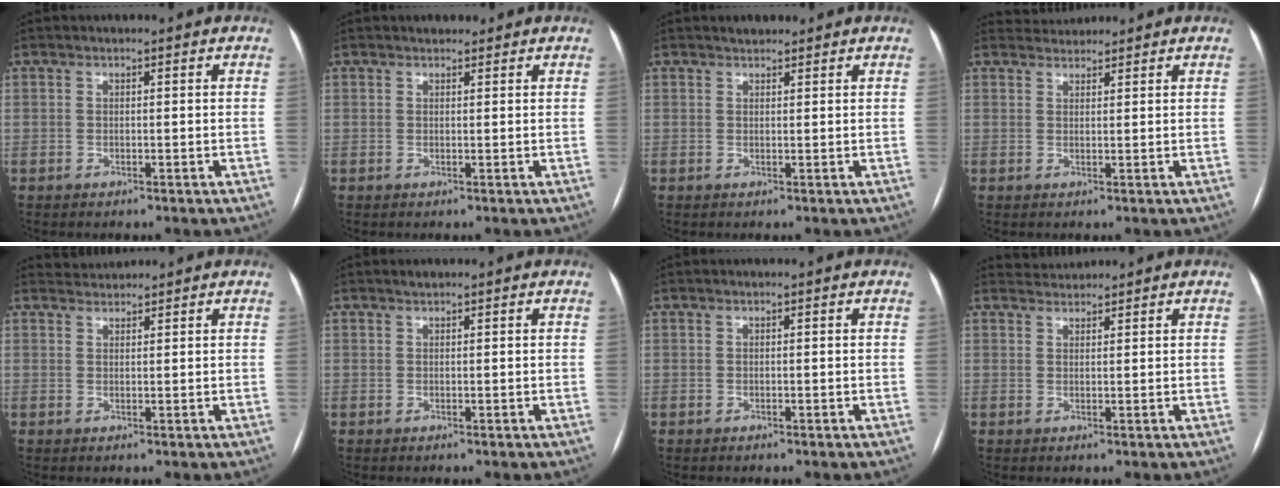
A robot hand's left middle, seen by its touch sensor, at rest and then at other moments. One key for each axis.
{"total": 1.7, "fx": 1.4, "fy": 0.8, "fz": 0.5, "tx": -0.009, "ty": 0.010, "tz": 0.018}
{"total": 1.7, "fx": 1.5, "fy": 0.7, "fz": 0.5, "tx": -0.012, "ty": 0.009, "tz": 0.024}
{"total": 2.4, "fx": 2.3, "fy": 0.4, "fz": -0.5, "tx": 0.000, "ty": 0.018, "tz": 0.045}
{"total": 1.8, "fx": 1.7, "fy": 0.0, "fz": -0.6, "tx": -0.002, "ty": 0.011, "tz": 0.036}
{"total": 0.7, "fx": 0.6, "fy": 0.2, "fz": 0.2, "tx": -0.011, "ty": 0.006, "tz": 0.013}
{"total": 0.0}
{"total": 2.1, "fx": 2.0, "fy": 0.1, "fz": -0.6, "tx": -0.001, "ty": 0.013, "tz": 0.041}